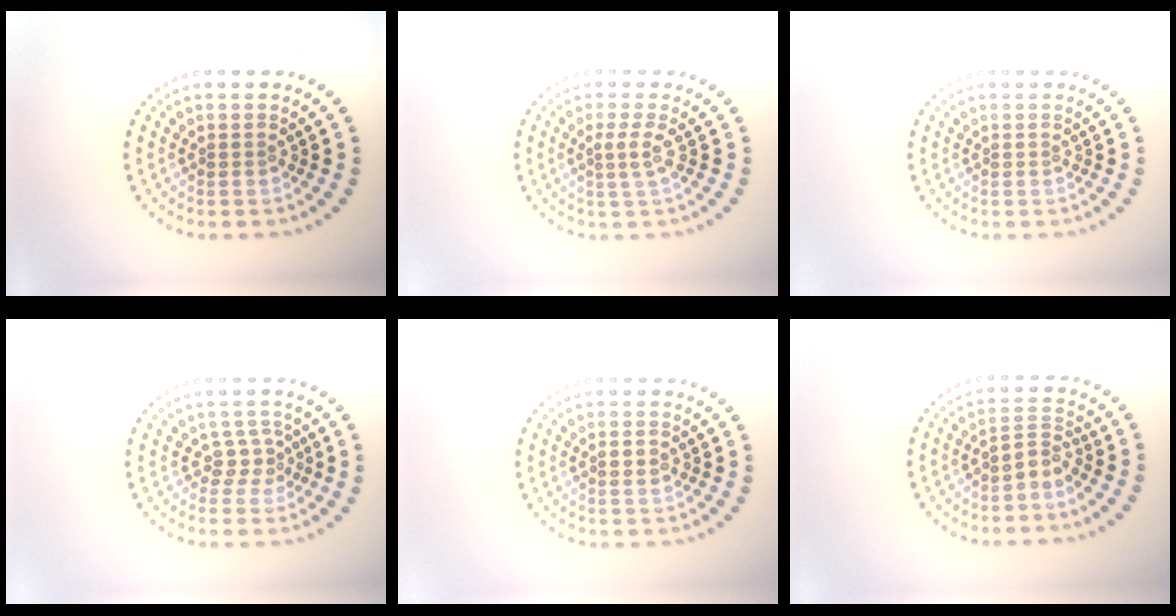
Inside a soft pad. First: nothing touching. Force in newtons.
{"total": 1.6, "press": 1.2, "slide": 1.1}
{"total": 0.0}
{"total": 1.9, "press": 1.4, "slide": 1.3}
{"total": 1.2, "press": 1.2, "slide": 0.2}
{"total": 2.1, "press": 1.4, "slide": 1.6}